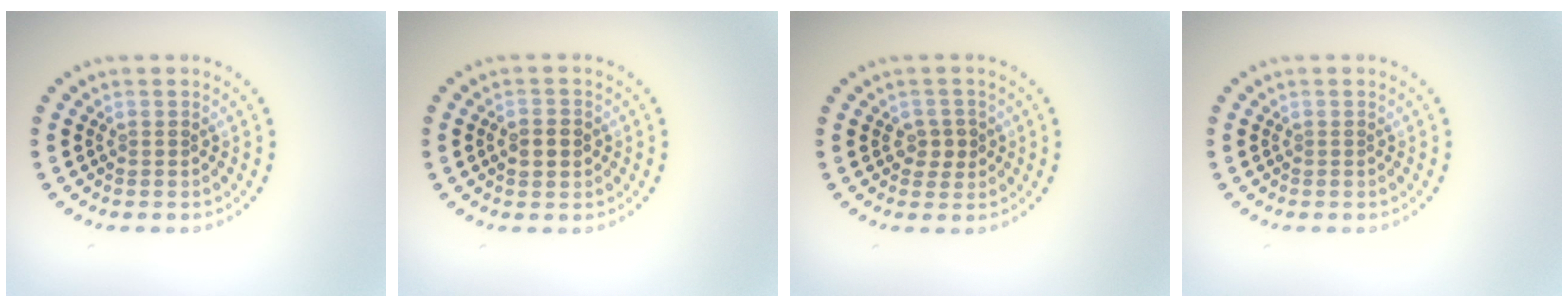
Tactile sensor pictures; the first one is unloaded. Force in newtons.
{"total": 2.2, "press": 2.2, "slide": 0.3}
{"total": 1.8, "press": 1.7, "slide": 0.5}
{"total": 0.0}